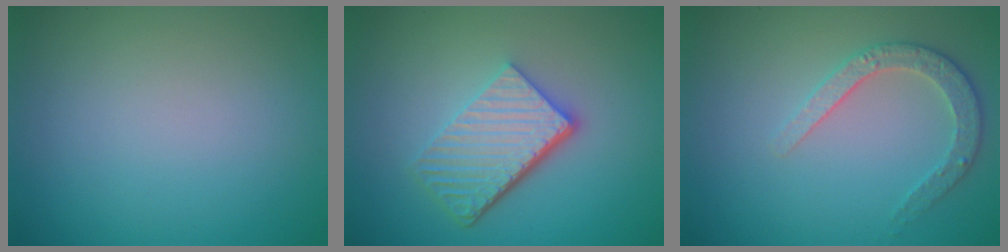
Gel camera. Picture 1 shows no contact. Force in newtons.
{"total": 5.7, "press": 4.0, "slide": 4.1}
{"total": 2.9, "press": 2.8, "slide": 0.7}